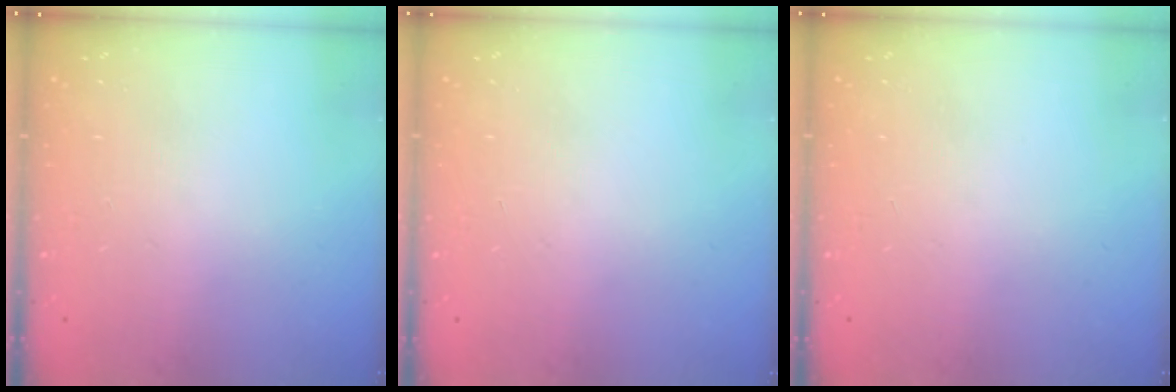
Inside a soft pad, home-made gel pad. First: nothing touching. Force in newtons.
{"total": 0.0}
{"total": 0.0}